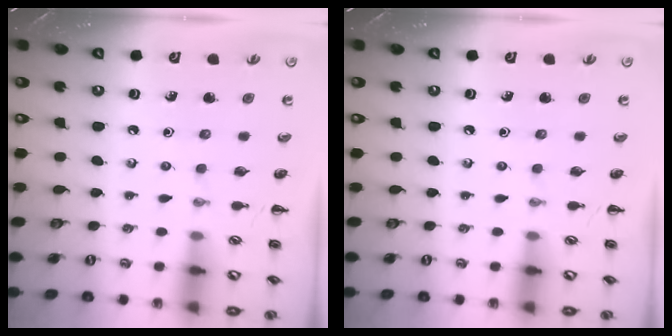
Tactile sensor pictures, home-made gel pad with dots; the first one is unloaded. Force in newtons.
{"total": 0.0}